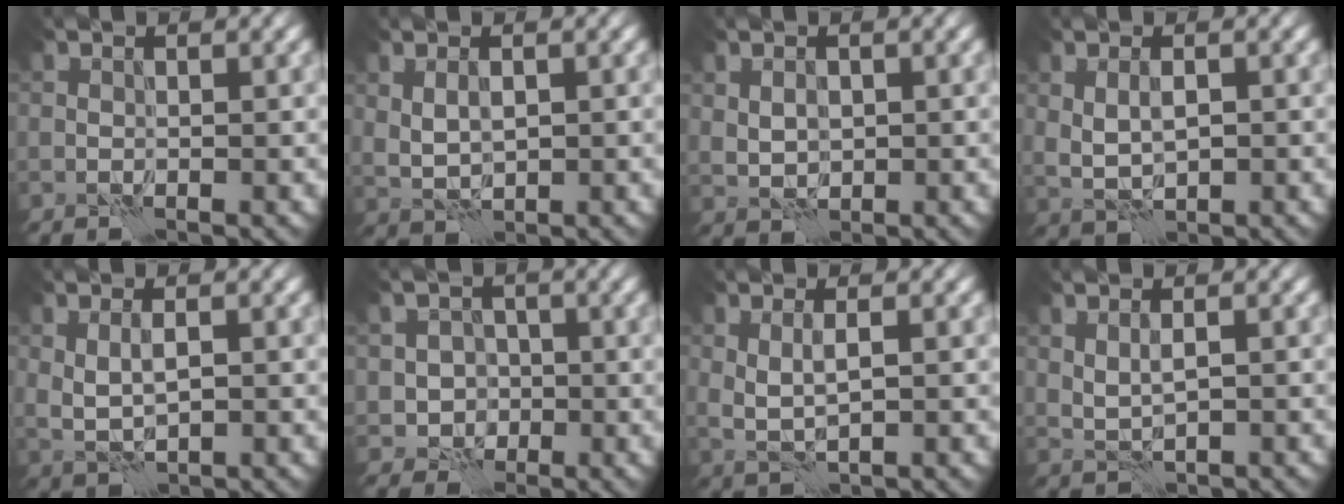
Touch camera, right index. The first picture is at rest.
{"total": 2.3, "force": [0.2, 1.3, 1.9], "torque": [-0.039, -0.002, 0.008]}
{"total": 2.0, "force": [0.1, 1.5, 1.4], "torque": [-0.027, -0.004, 0.005]}
{"total": 2.5, "force": [0.0, 1.3, 2.1], "torque": [-0.041, -0.002, 0.005]}
{"total": 2.3, "force": [0.2, 0.9, 2.1], "torque": [-0.045, -0.002, 0.006]}
{"total": 2.6, "force": [-0.7, 2.4, 0.6], "torque": [0.006, 0.000, -0.022]}
{"total": 1.9, "force": [0.2, 0.3, 1.8], "torque": [-0.040, -0.004, 0.006]}
{"total": 1.6, "force": [0.4, 0.5, 1.5], "torque": [-0.027, -0.002, 0.011]}